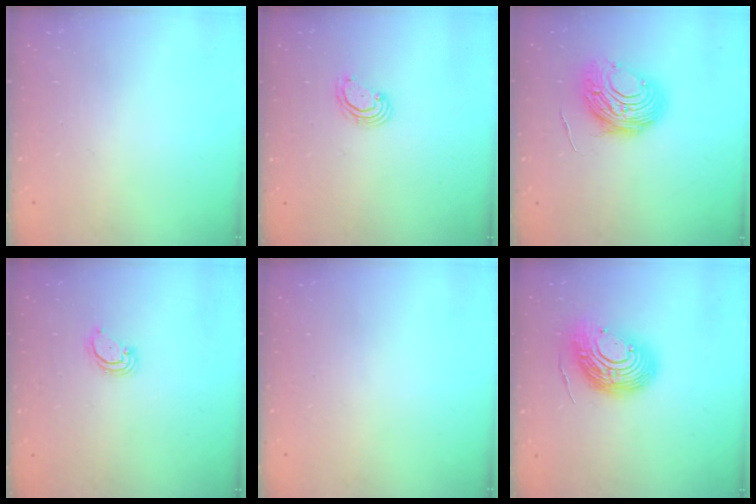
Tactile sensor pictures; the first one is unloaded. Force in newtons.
{"total": 3.1, "press": 3.1, "slide": 0.6}
{"total": 12.0, "press": 12.0, "slide": 0.9}
{"total": 2.8, "press": 2.8, "slide": 0.2}
{"total": 0.0}
{"total": 14.6, "press": 14.6, "slide": 1.4}